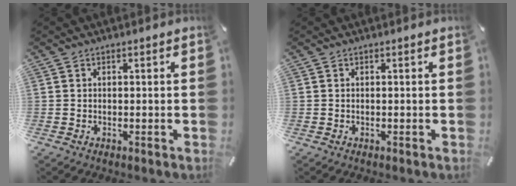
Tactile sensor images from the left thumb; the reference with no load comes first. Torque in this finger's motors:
{"motor_torque": [0.21, 0.28, -0.14, -0.20, -0.01]}